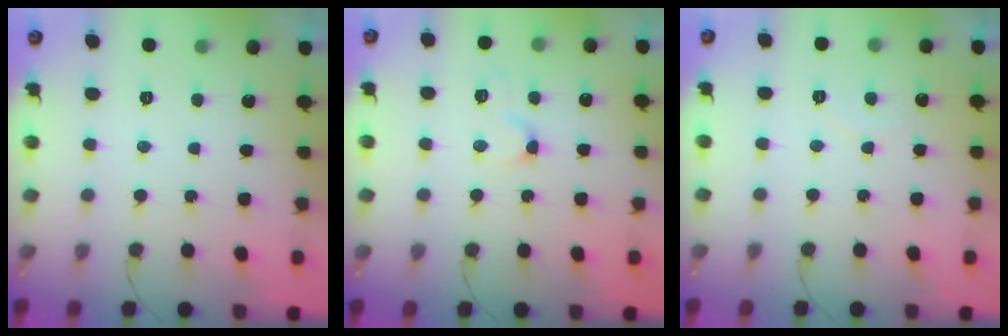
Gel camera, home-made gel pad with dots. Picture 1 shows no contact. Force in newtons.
{"total": 3.9, "press": 3.9, "slide": 0.4}
{"total": 4.9, "press": 4.9, "slide": 0.3}